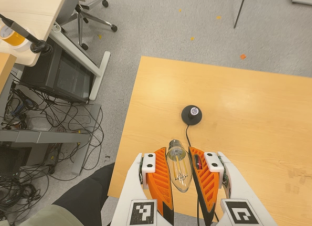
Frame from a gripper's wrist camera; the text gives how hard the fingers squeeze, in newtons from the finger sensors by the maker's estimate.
{"total": 18.0, "left": 19.2, "right": 16.9}